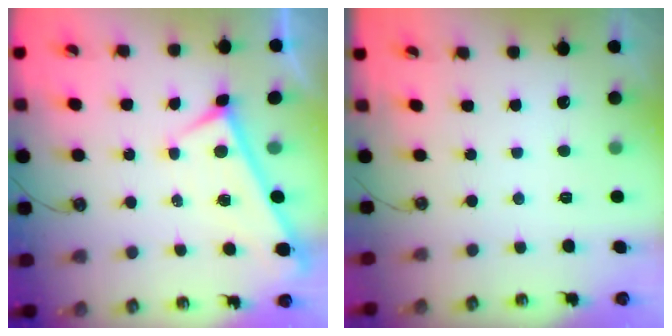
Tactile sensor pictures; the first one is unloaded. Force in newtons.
{"total": 0.0}